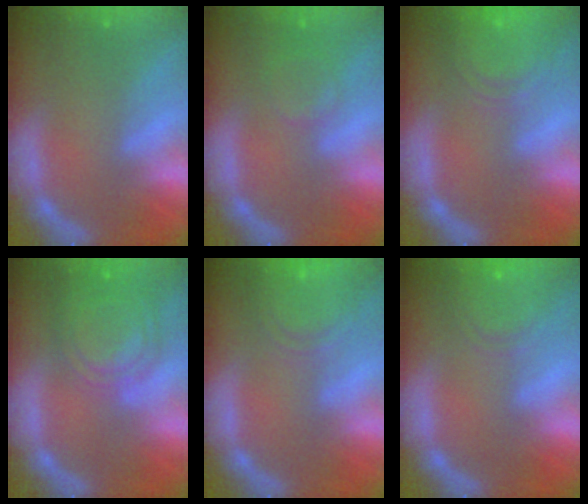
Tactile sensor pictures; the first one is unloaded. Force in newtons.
{"total": 2.4}
{"total": 6.9}
{"total": 8.0}
{"total": 6.5}
{"total": 5.1}